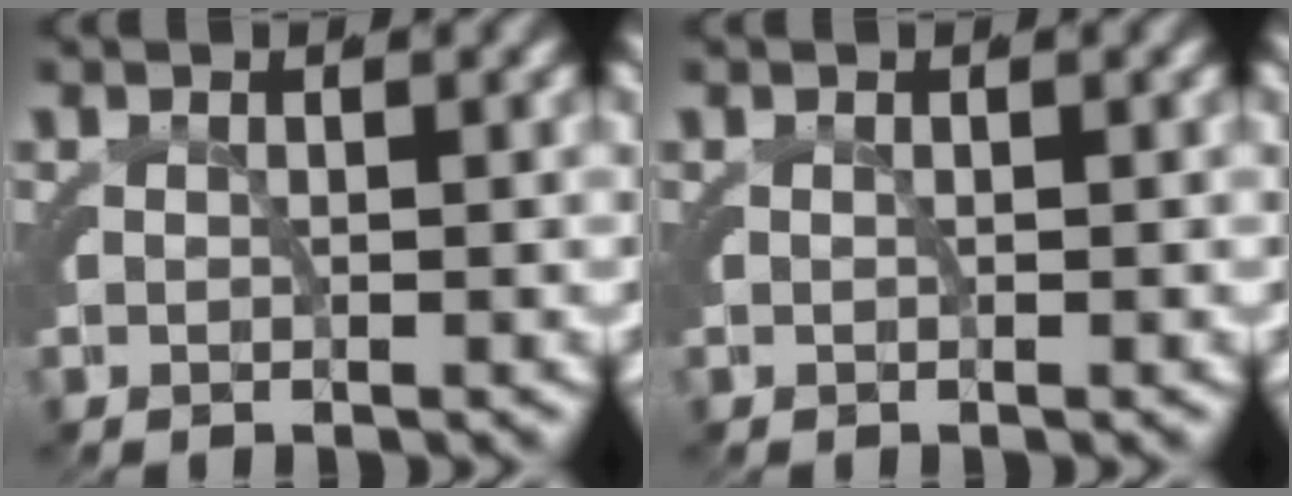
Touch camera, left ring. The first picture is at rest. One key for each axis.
{"total": 0.0}